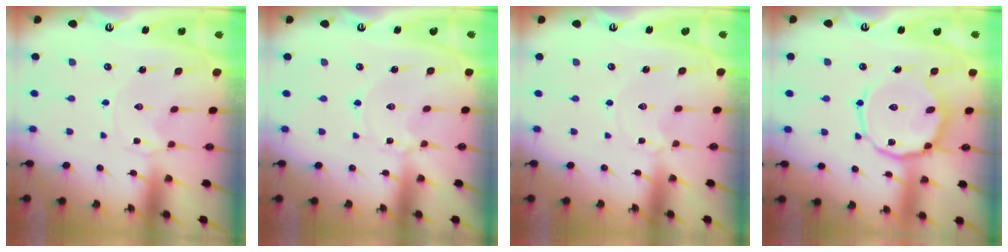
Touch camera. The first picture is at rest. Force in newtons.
{"total": 1.7, "press": 1.7, "slide": 0.3}
{"total": 1.5, "press": 1.5, "slide": 0.2}
{"total": 14.6, "press": 14.6, "slide": 1.1}